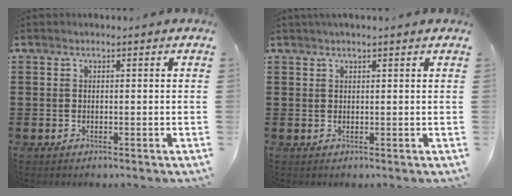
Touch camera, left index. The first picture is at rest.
{"total": 1.1, "force": [0.9, -0.1, 0.7], "torque": [-0.013, -0.001, 0.017]}